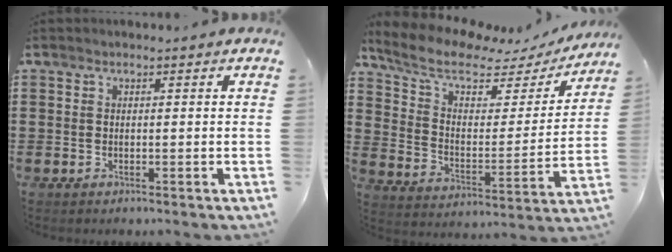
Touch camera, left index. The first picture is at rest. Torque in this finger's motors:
{"motor_torque": [2.14, 0.00, 0.58, 0.03]}